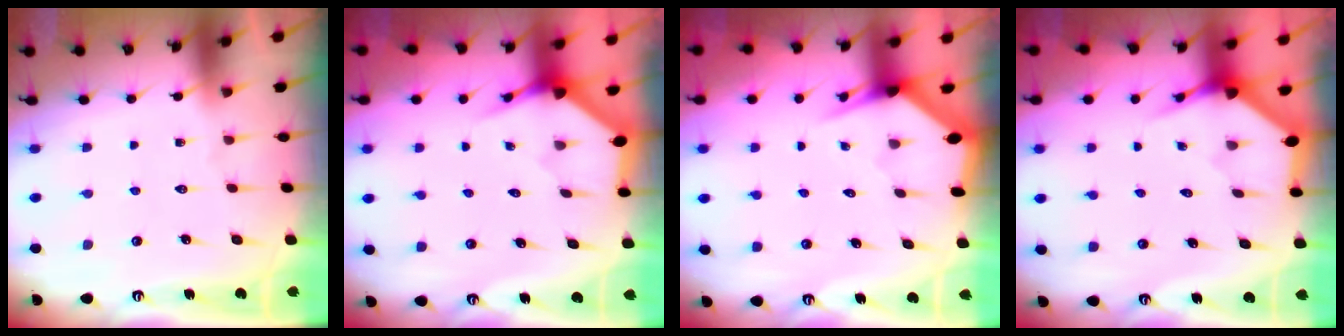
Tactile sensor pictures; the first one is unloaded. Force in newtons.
{"total": 3.6, "press": 3.6, "slide": 0.1}
{"total": 3.1, "press": 3.1, "slide": 0.4}
{"total": 3.6, "press": 3.6, "slide": 0.1}